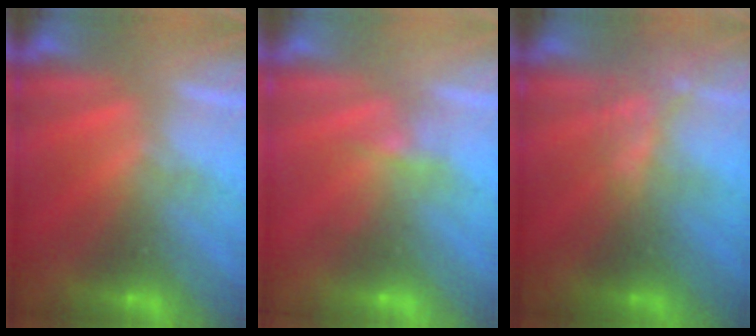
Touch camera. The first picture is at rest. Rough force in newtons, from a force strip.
{"total": 2.1}
{"total": 2.1}